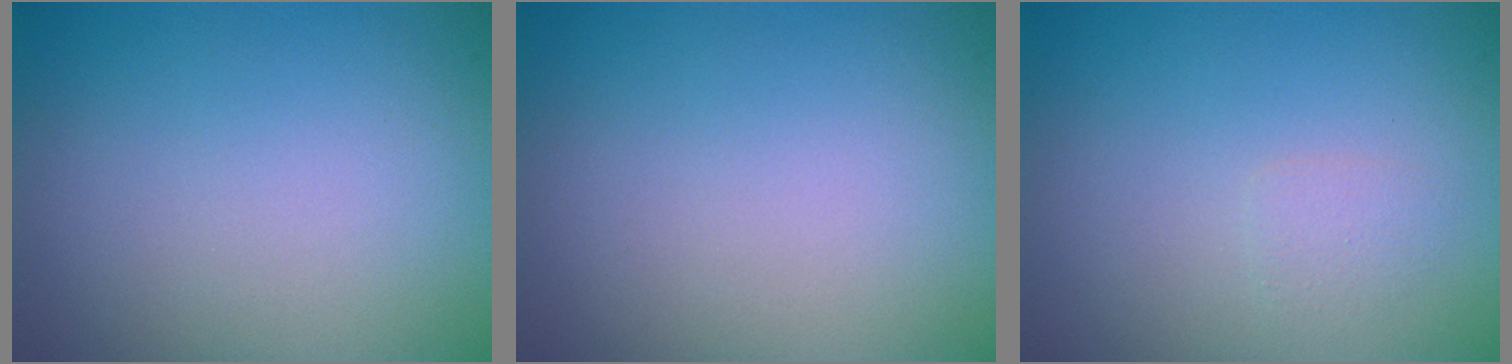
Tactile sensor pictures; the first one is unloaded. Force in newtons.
{"total": 0.0}
{"total": 0.9, "press": 0.9, "slide": 0.0}